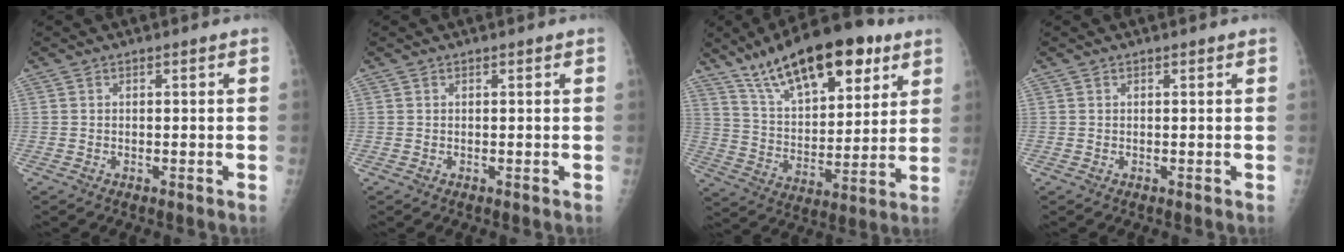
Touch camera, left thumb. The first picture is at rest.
{"total": 0.0}
{"total": 22.0, "force": [13.4, 9.2, 14.8], "torque": [-0.202, -0.044, 0.229]}
{"total": 0.0}